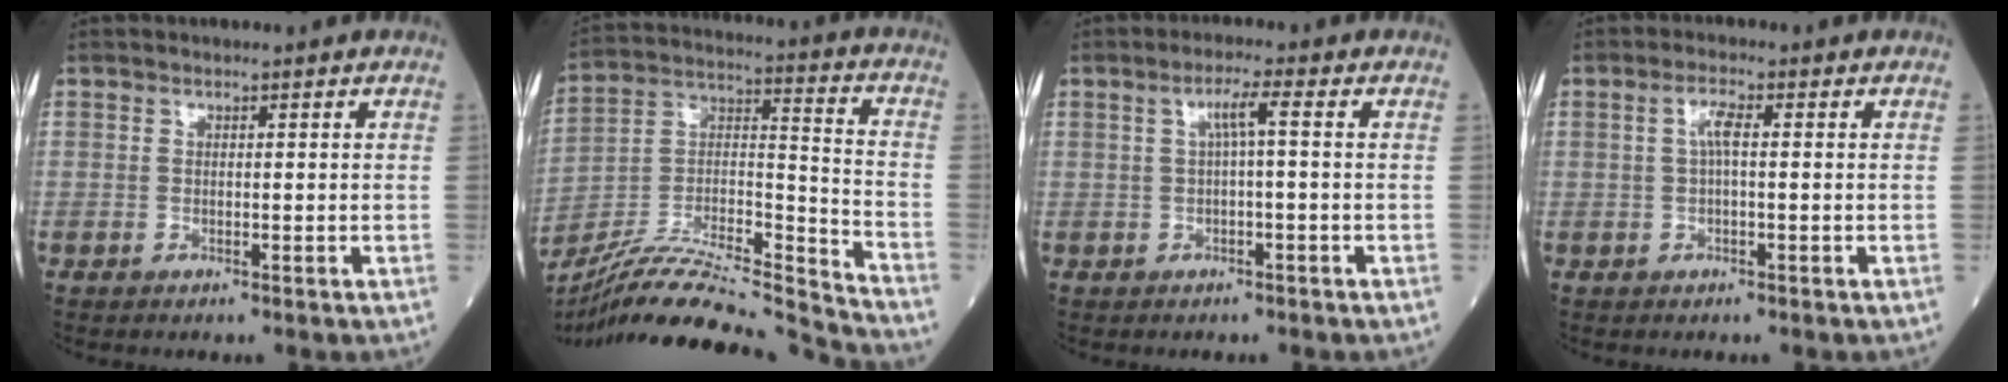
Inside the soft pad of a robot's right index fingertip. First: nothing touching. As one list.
[{"total": 23.2, "force": [-21.8, -0.2, 8.0], "torque": [-0.157, 0.007, -0.363]}, {"total": 3.0, "force": [0.4, -0.1, 3.0], "torque": [-0.054, 0.010, 0.008]}, {"total": 2.6, "force": [0.3, 0.4, 2.5], "torque": [-0.053, 0.006, 0.007]}]